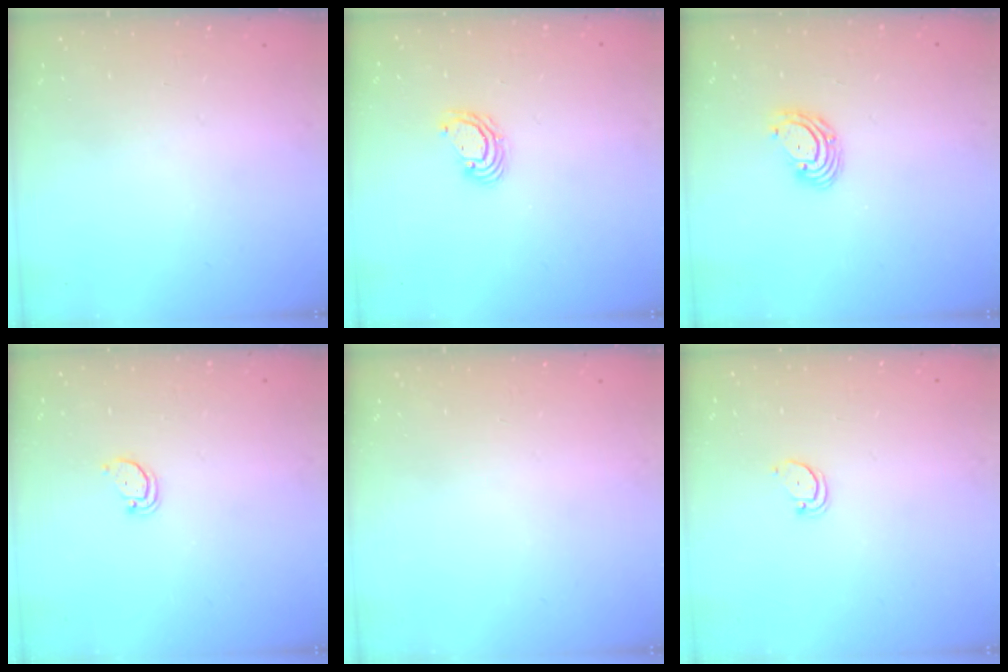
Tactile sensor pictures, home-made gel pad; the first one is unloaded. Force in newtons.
{"total": 4.3, "press": 4.3, "slide": 0.1}
{"total": 5.7, "press": 5.7, "slide": 0.9}
{"total": 2.0, "press": 2.0, "slide": 0.2}
{"total": 0.0}
{"total": 2.5, "press": 2.5, "slide": 0.2}